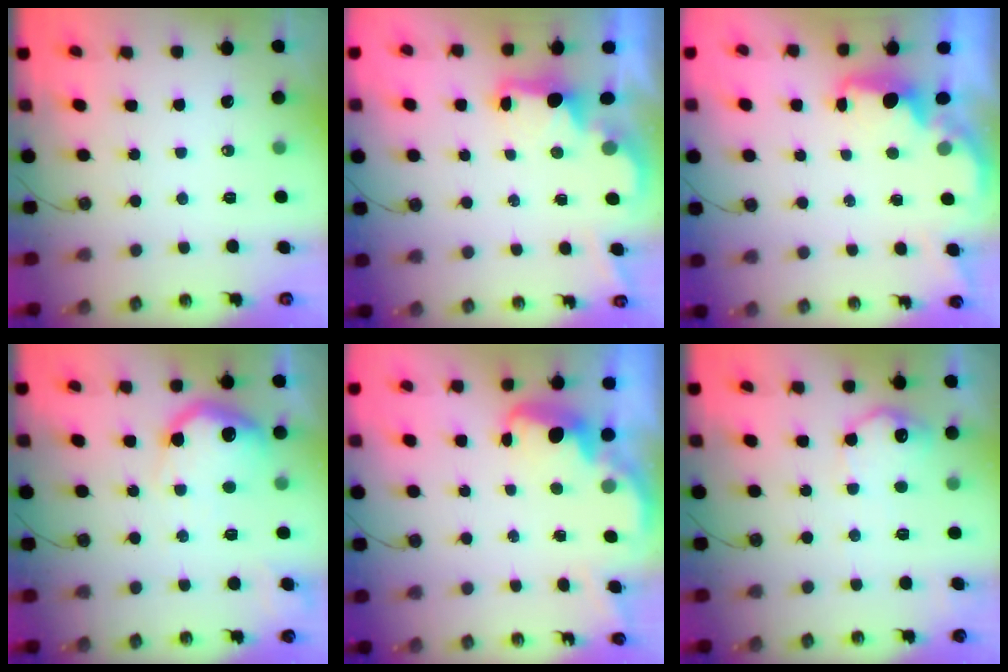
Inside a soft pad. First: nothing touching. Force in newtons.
{"total": 2.1, "press": 1.9, "slide": 0.8}
{"total": 2.1, "press": 2.0, "slide": 0.8}
{"total": 17.4, "press": 17.4, "slide": 1.4}
{"total": 2.5, "press": 2.5, "slide": 0.4}
{"total": 10.8, "press": 10.8, "slide": 0.2}